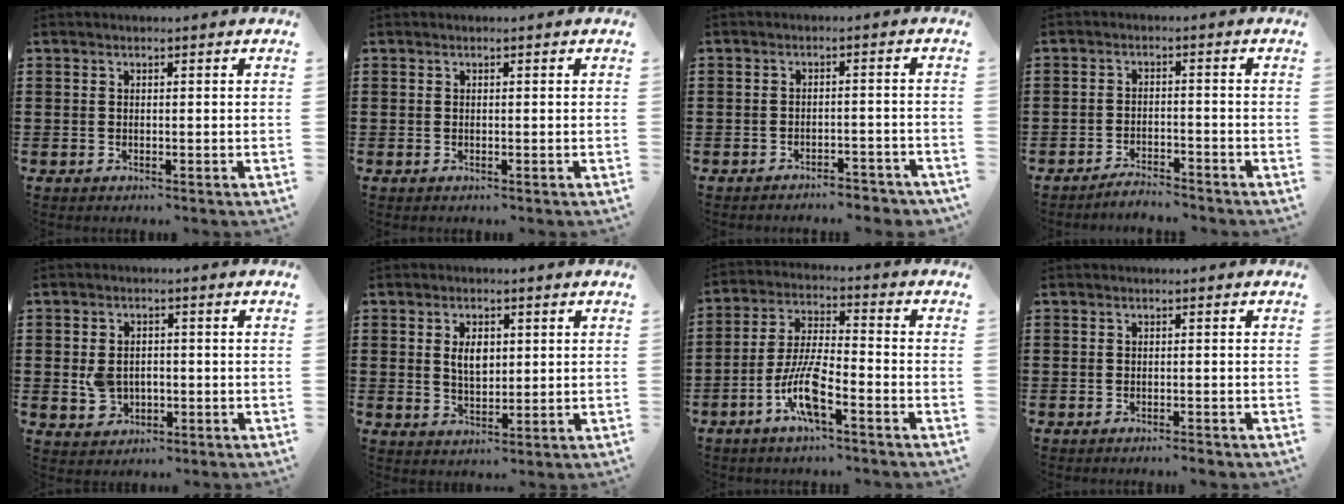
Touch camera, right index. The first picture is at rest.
{"total": 0.0}
{"total": 2.9, "force": [-2.9, 0.1, 0.4], "torque": [-0.012, 0.000, -0.060]}
{"total": 3.0, "force": [-3.0, 0.0, 0.2], "torque": [-0.008, 0.002, -0.060]}
{"total": 3.6, "force": [-0.3, 2.9, 2.2], "torque": [-0.055, 0.005, -0.009]}
{"total": 4.0, "force": [0.8, 2.3, 3.1], "torque": [-0.060, 0.007, 0.012]}
{"total": 9.0, "force": [-4.6, 2.1, 7.5], "torque": [-0.174, -0.009, -0.092]}
{"total": 0.8, "force": [-0.8, -0.1, 0.3], "torque": [-0.008, -0.003, -0.015]}